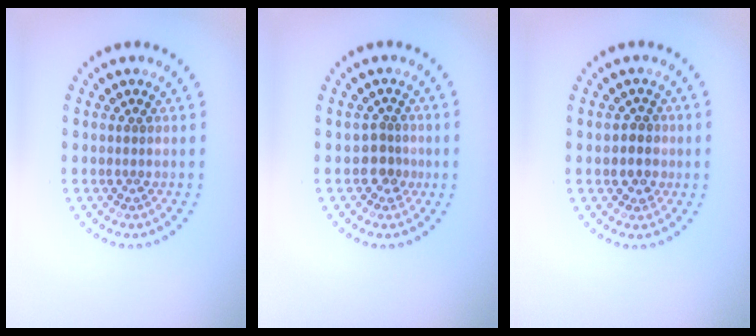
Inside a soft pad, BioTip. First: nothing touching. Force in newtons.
{"total": 1.9, "press": 1.6, "slide": 1.0}
{"total": 2.1, "press": 2.0, "slide": 0.6}